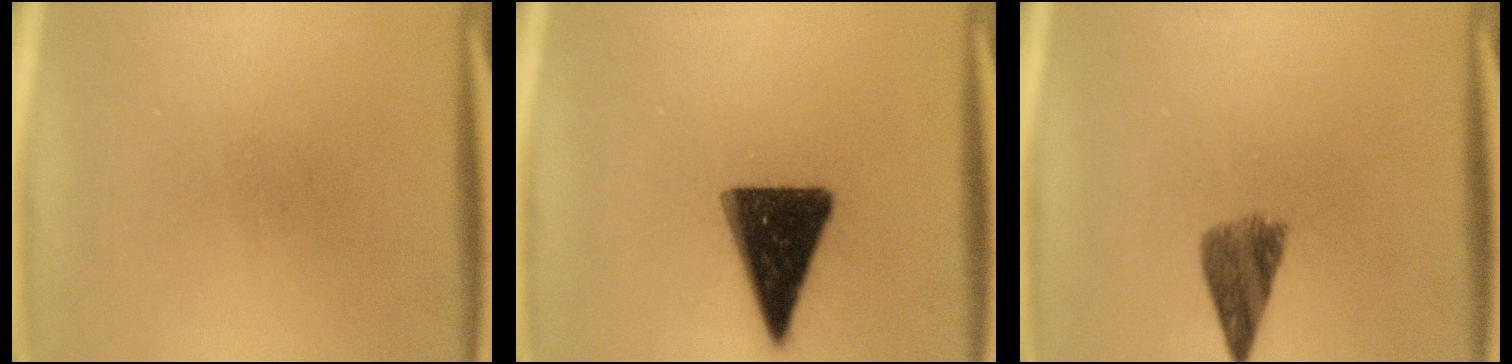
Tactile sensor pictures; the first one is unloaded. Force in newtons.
{"total": 15.2}
{"total": 5.3}